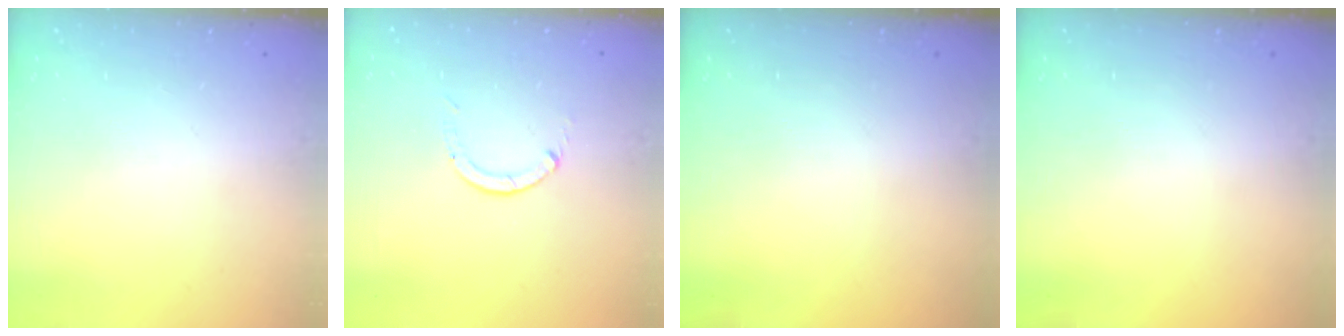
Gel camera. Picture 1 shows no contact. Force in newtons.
{"total": 0.0}
{"total": 0.0}
{"total": 0.0}